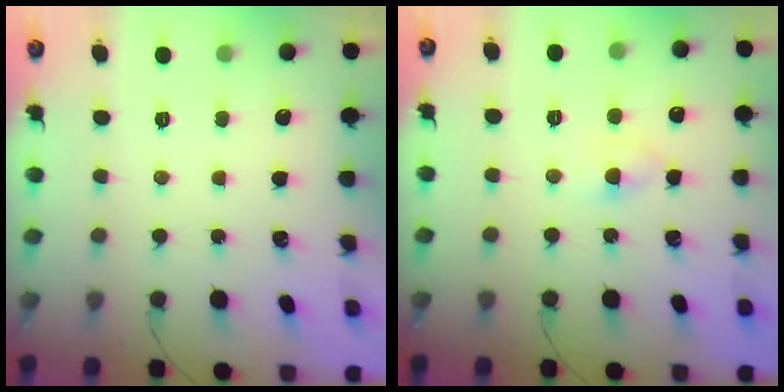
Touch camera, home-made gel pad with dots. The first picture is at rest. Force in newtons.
{"total": 3.5, "press": 3.3, "slide": 1.1}